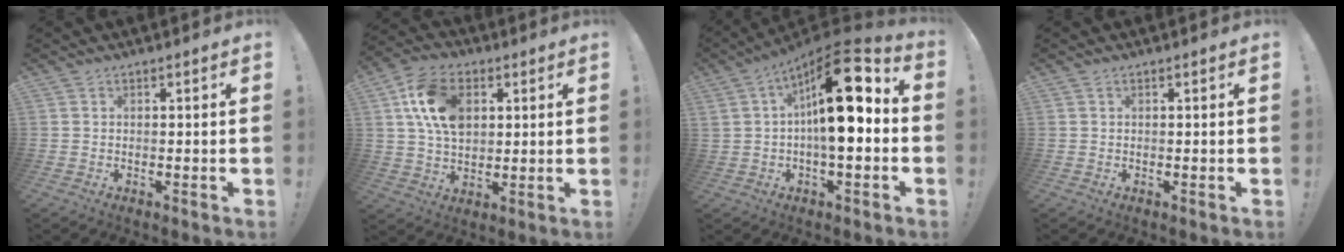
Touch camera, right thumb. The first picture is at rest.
{"total": 15.2, "force": [4.6, 10.6, 9.8], "torque": [-0.177, 0.005, 0.091]}
{"total": 19.3, "force": [2.9, 8.0, 17.4], "torque": [-0.258, -0.005, 0.043]}
{"total": 0.0}